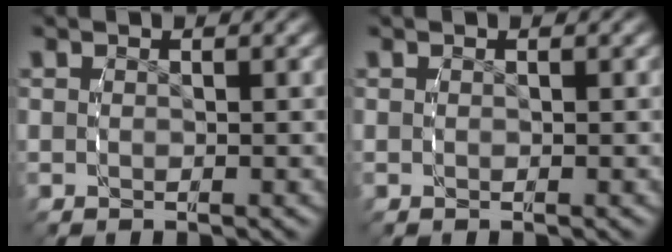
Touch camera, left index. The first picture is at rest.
{"total": 0.0}